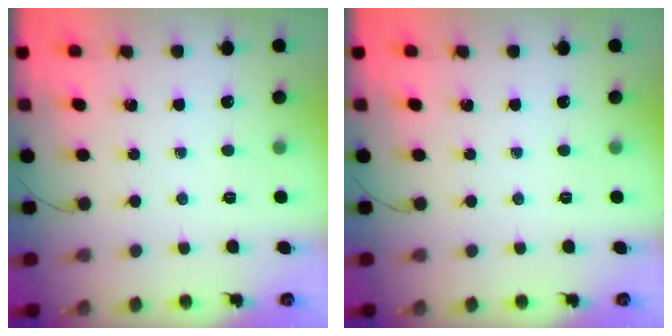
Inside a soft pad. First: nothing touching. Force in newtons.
{"total": 0.0}